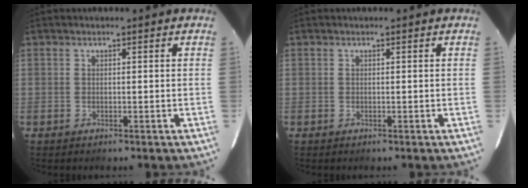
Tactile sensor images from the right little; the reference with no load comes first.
{"total": 0.0}